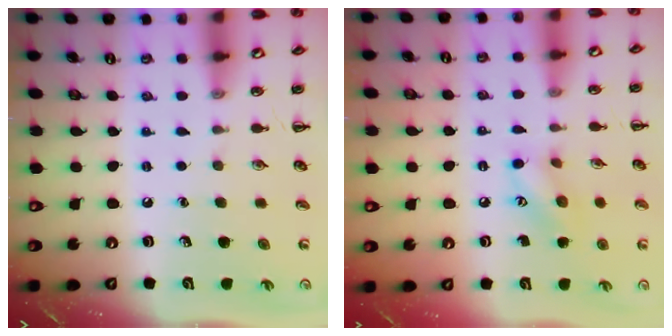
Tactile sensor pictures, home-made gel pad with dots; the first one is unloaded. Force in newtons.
{"total": 8.6, "press": 8.6, "slide": 0.4}